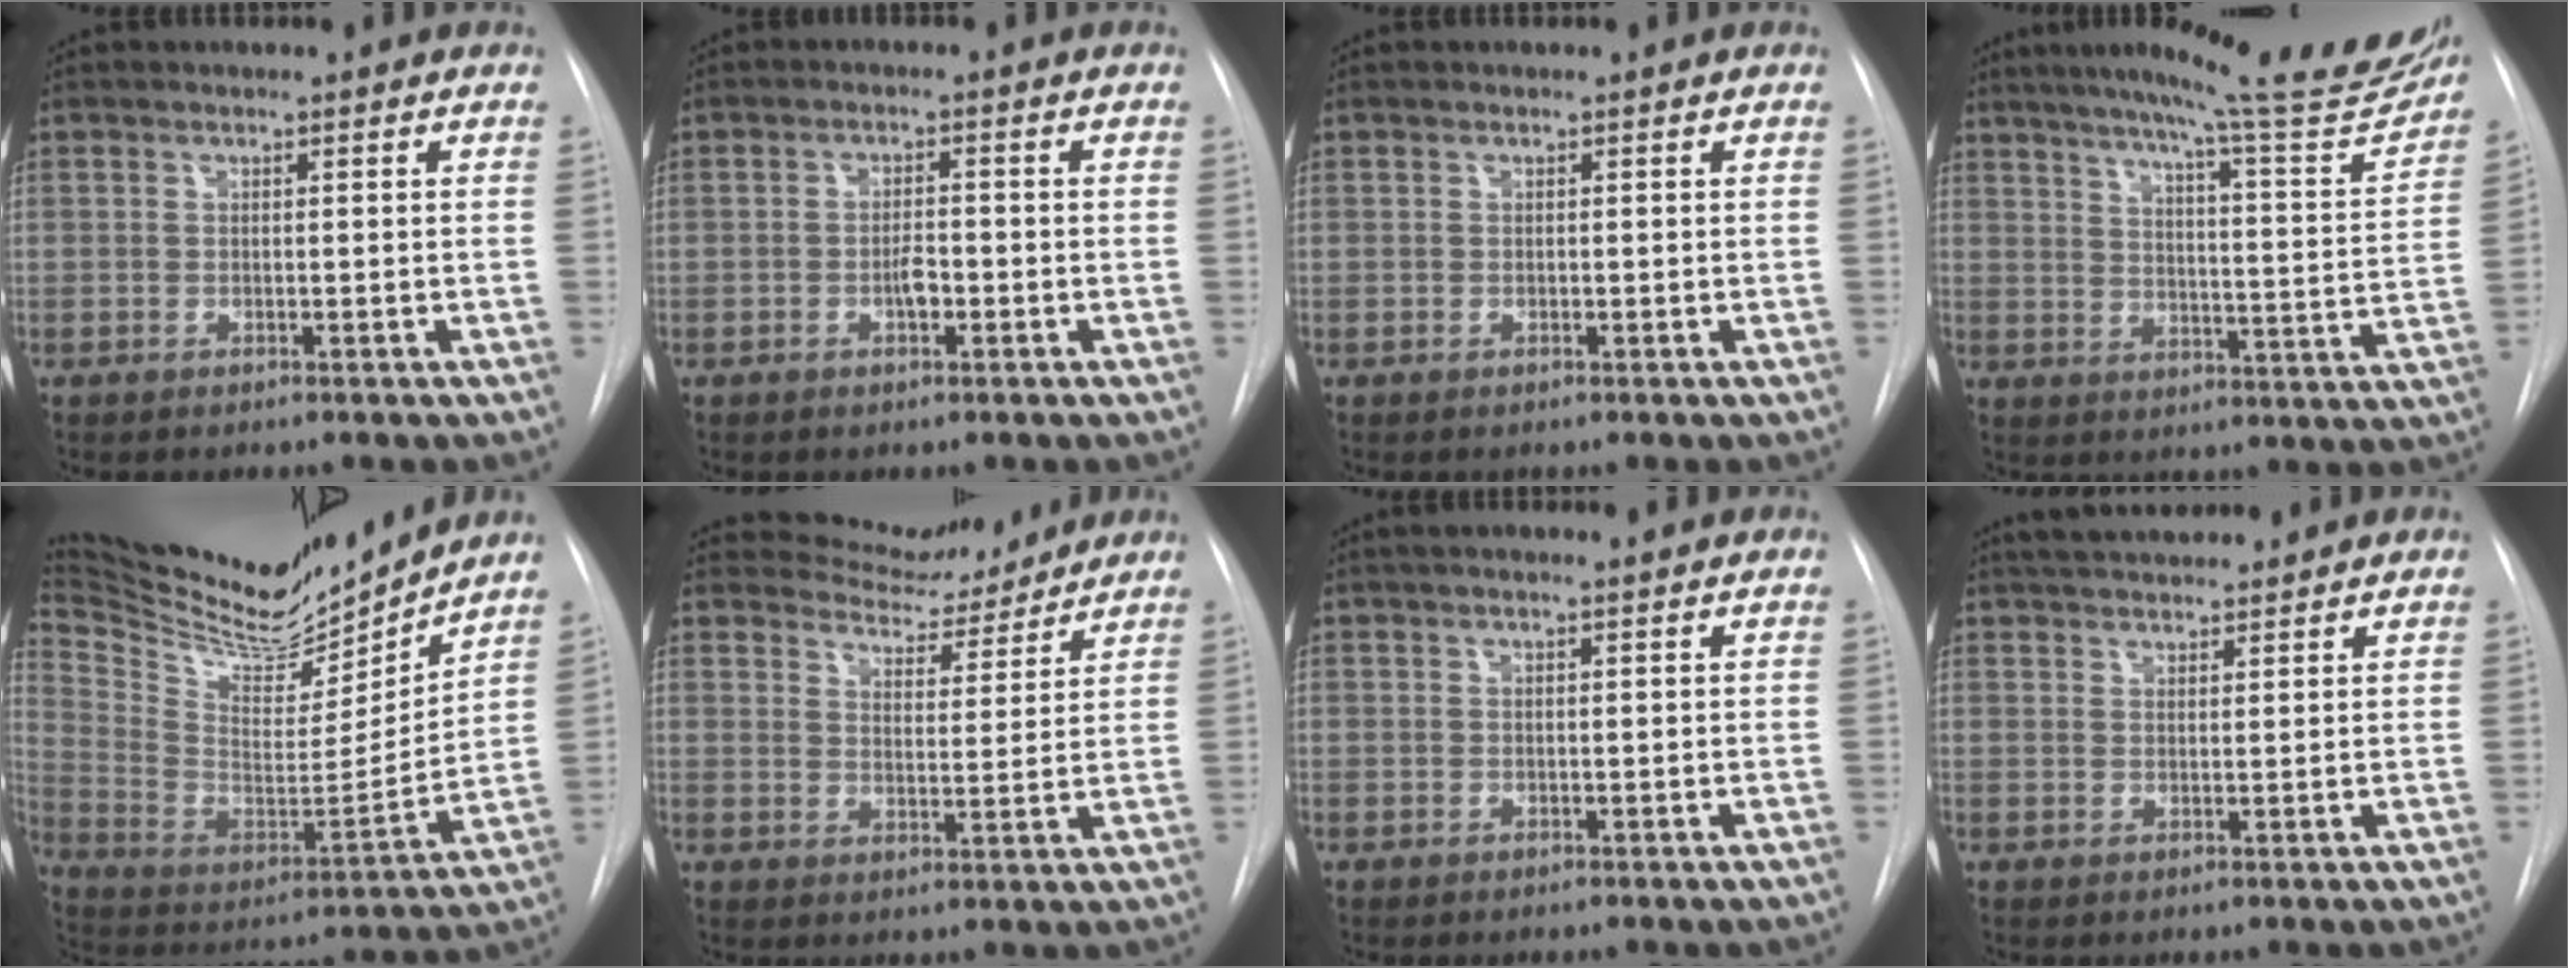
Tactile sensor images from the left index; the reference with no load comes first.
{"total": 2.2, "force": [-0.9, 0.9, 1.8], "torque": [-0.030, 0.002, -0.016]}
{"total": 0.0}
{"total": 23.1, "force": [20.3, 1.5, 11.1], "torque": [-0.162, -0.058, 0.253]}
{"total": 21.9, "force": [20.1, 4.4, 7.5], "torque": [-0.146, -0.034, 0.329]}
{"total": 8.5, "force": [8.3, 2.0, 0.4], "torque": [-0.008, -0.004, 0.121]}
{"total": 4.7, "force": [4.1, 0.1, 2.2], "torque": [-0.033, 0.021, 0.051]}
{"total": 7.7, "force": [7.1, 1.5, 2.7], "torque": [-0.047, 0.030, 0.110]}